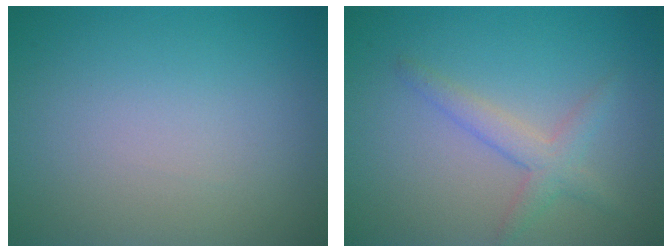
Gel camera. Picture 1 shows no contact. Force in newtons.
{"total": 2.4, "press": 2.4, "slide": 0.2}